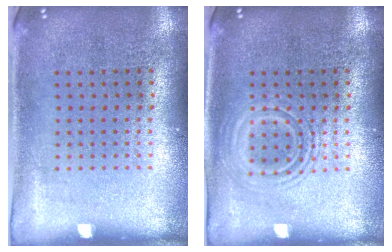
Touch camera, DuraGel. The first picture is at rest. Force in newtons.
{"total": 2.6, "press": 2.6, "slide": 0.4}